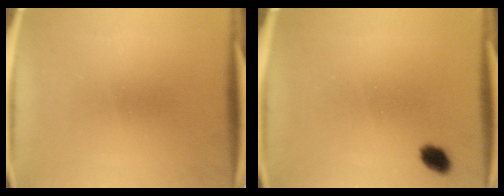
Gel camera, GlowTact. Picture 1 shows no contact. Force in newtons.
{"total": 2.8}